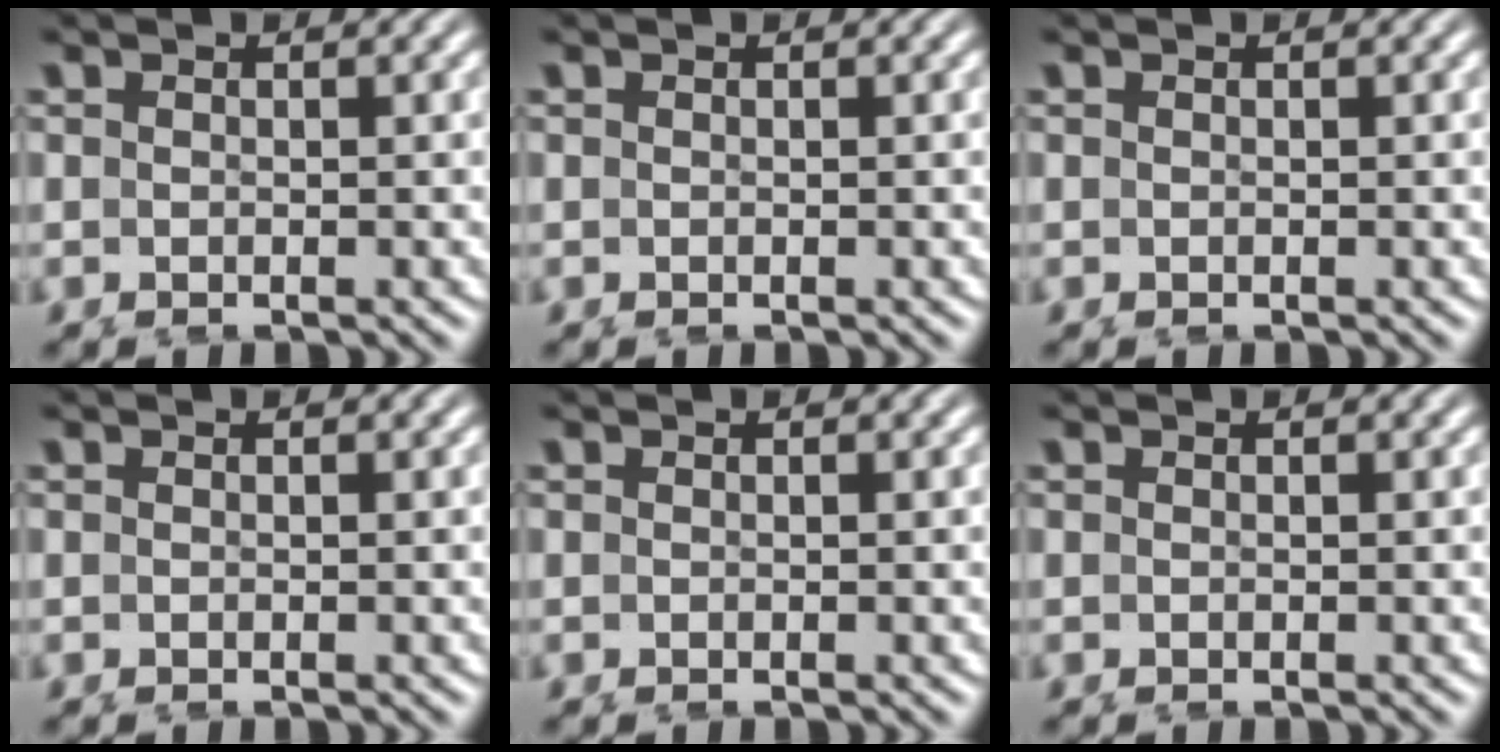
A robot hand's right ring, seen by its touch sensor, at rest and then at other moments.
{"total": 0.0}
{"total": 0.0}
{"total": 0.0}
{"total": 0.0}
{"total": 0.0}